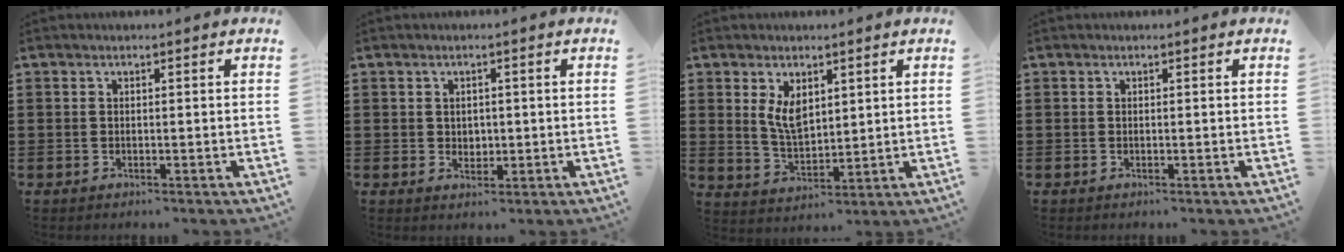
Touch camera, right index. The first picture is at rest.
{"total": 1.6, "force": [0.6, 1.5, 0.3], "torque": [-0.011, 0.009, 0.010]}
{"total": 5.1, "force": [2.2, 2.9, 3.6], "torque": [-0.071, 0.001, 0.039]}
{"total": 0.0}